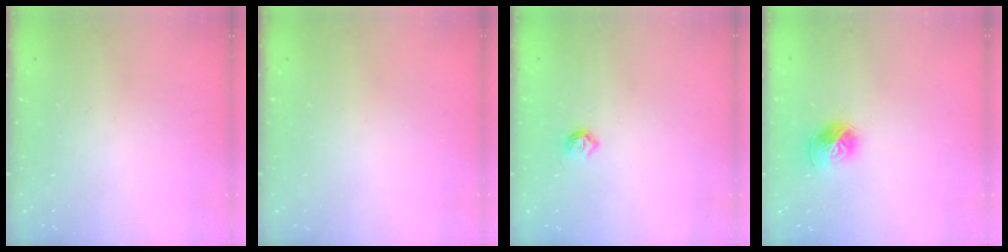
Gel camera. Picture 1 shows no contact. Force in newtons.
{"total": 0.0}
{"total": 5.5, "press": 5.4, "slide": 0.9}
{"total": 10.0, "press": 9.9, "slide": 1.2}